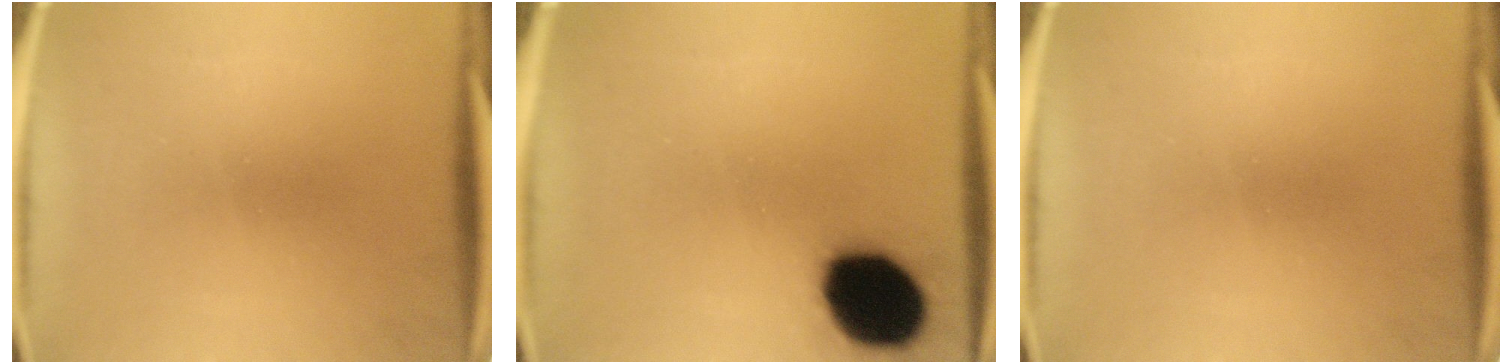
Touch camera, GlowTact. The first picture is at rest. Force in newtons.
{"total": 19.1}
{"total": 0.0}